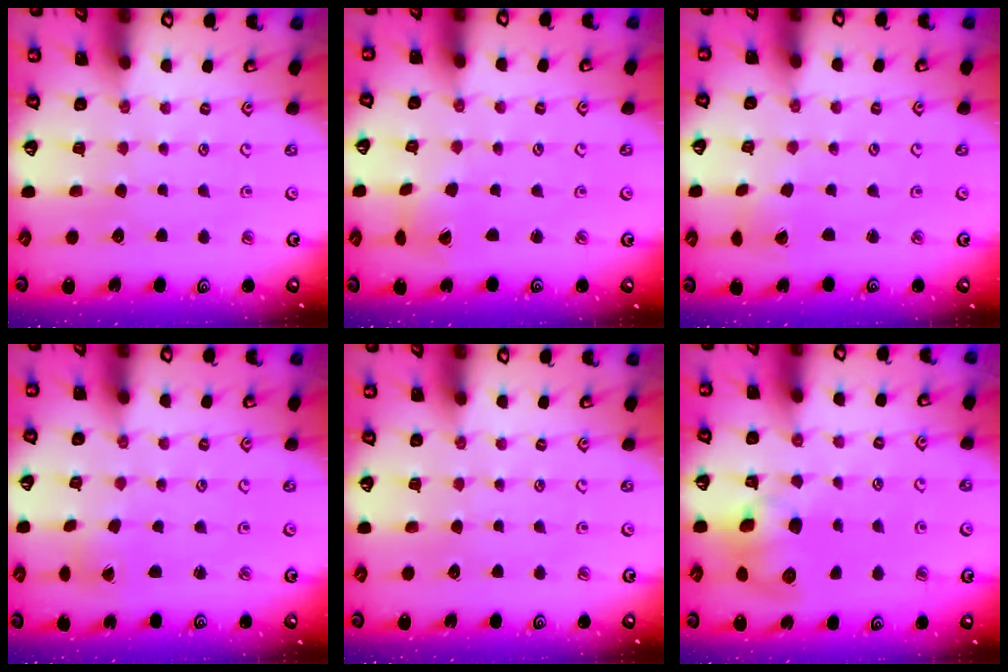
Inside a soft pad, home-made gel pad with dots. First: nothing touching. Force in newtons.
{"total": 1.4, "press": 1.4, "slide": 0.2}
{"total": 1.7, "press": 1.7, "slide": 0.1}
{"total": 1.0, "press": 1.0, "slide": 0.0}
{"total": 0.0}
{"total": 9.1, "press": 9.1, "slide": 0.6}